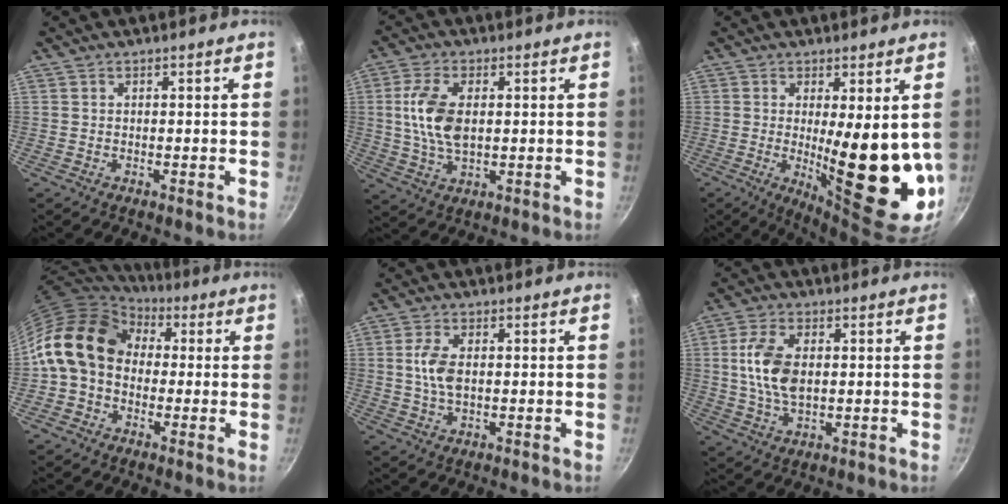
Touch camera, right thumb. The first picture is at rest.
{"total": 9.8, "force": [1.1, 5.3, 8.2], "torque": [-0.160, 0.002, 0.021]}
{"total": 16.7, "force": [0.0, 4.8, 16.0], "torque": [-0.206, -0.038, 0.015]}
{"total": 15.4, "force": [2.0, 12.0, 9.4], "torque": [-0.150, 0.033, 0.016]}
{"total": 5.4, "force": [0.4, 2.9, 4.6], "torque": [-0.093, 0.004, 0.007]}
{"total": 9.6, "force": [1.0, 5.3, 8.0], "torque": [-0.153, 0.003, 0.018]}